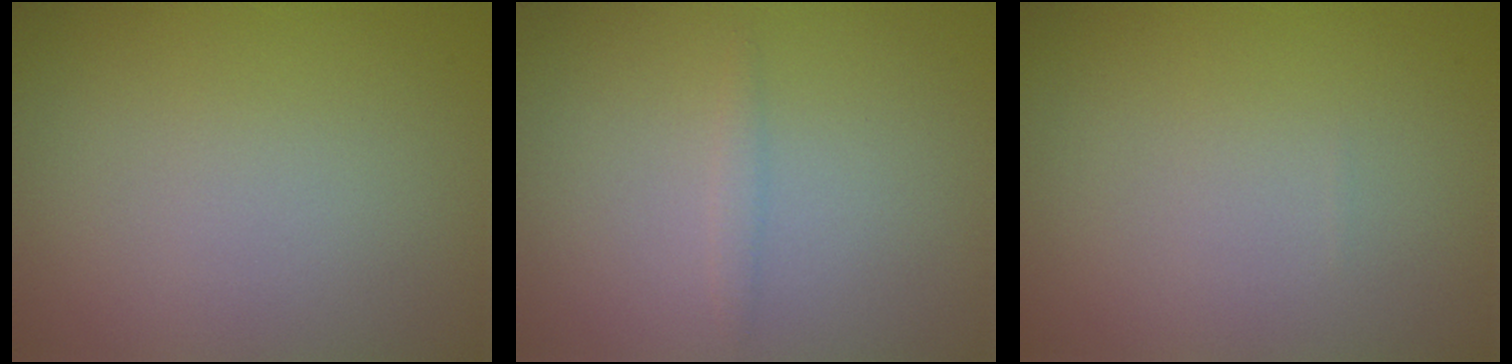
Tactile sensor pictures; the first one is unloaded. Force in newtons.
{"total": 0.8, "press": 0.8, "slide": 0.0}
{"total": 0.0}